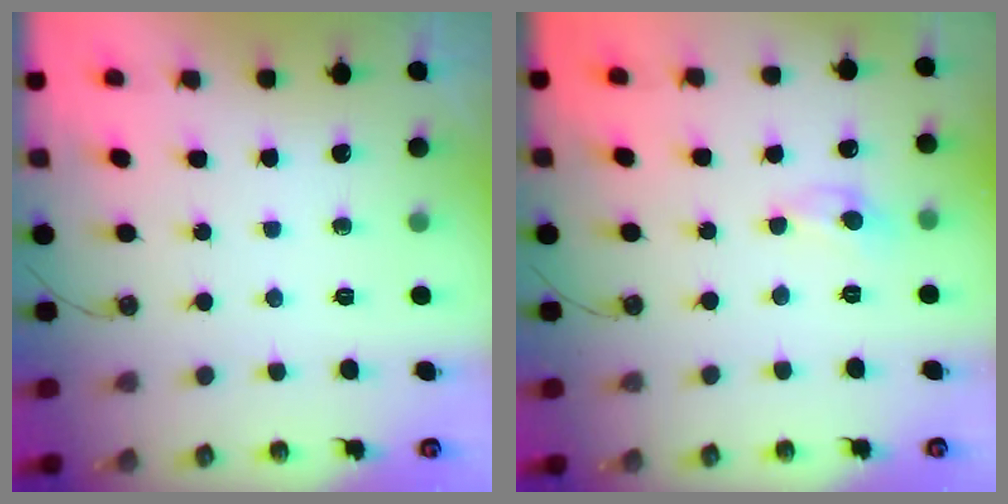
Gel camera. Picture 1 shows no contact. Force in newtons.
{"total": 0.0}